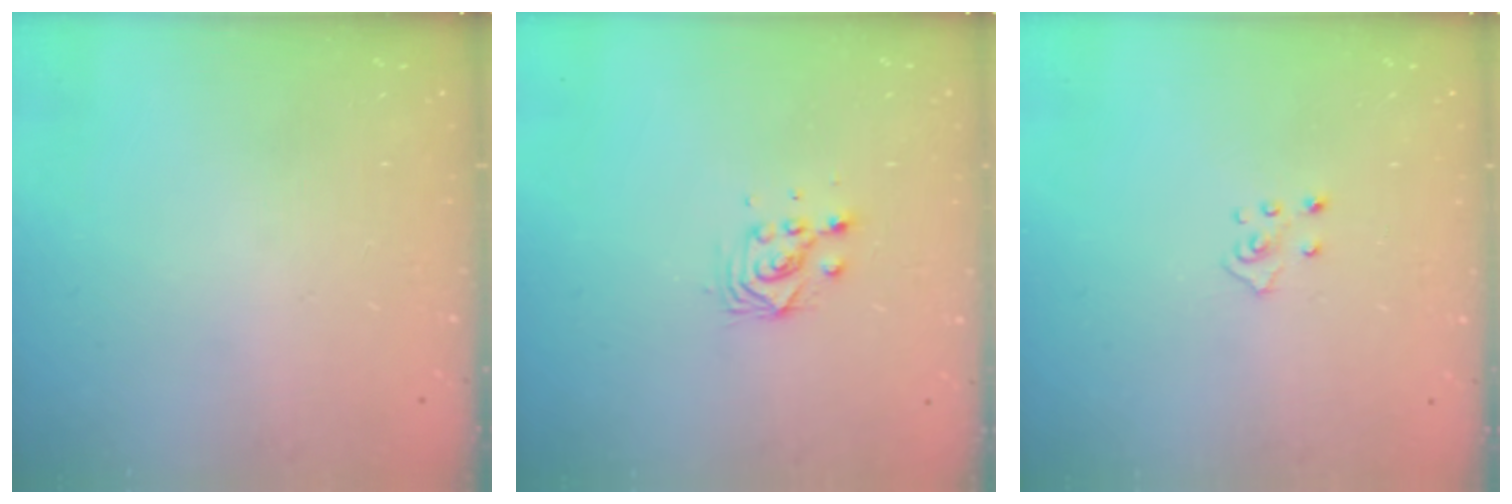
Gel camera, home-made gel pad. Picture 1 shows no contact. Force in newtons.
{"total": 4.8, "press": 4.8, "slide": 0.3}
{"total": 2.7, "press": 2.7, "slide": 0.2}